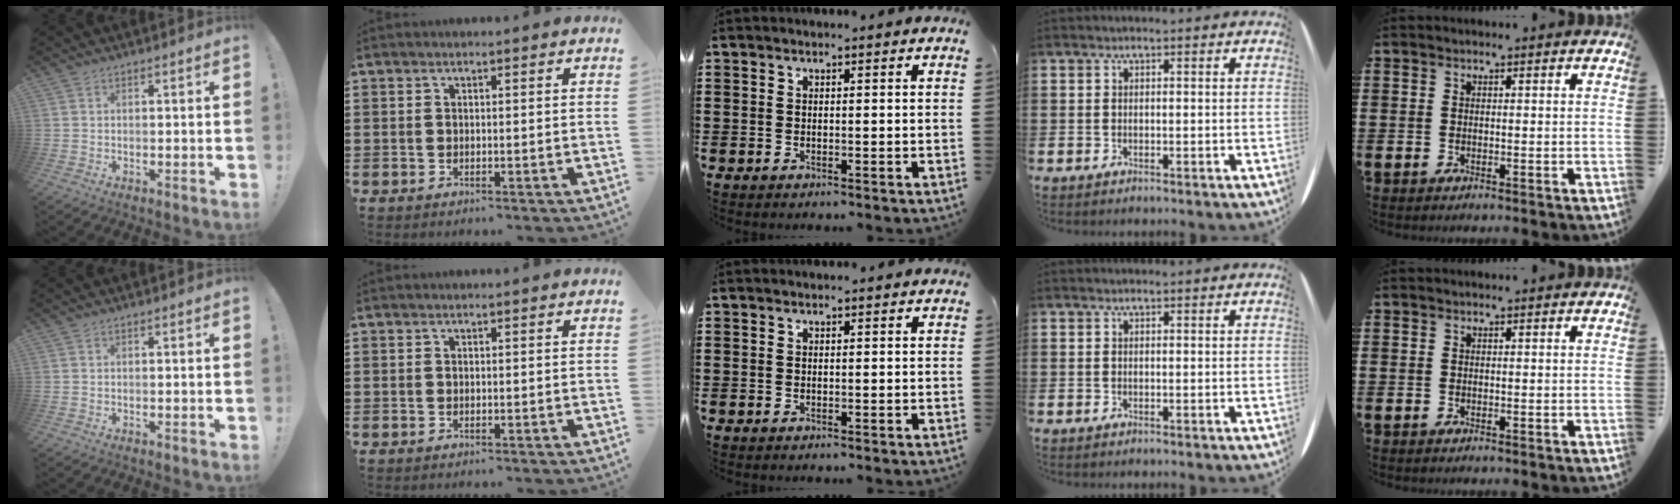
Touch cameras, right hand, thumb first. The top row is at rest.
{}